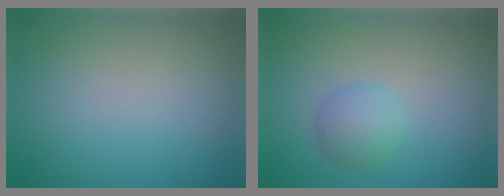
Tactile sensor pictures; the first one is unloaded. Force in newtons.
{"total": 2.3, "press": 2.3, "slide": 0.1}